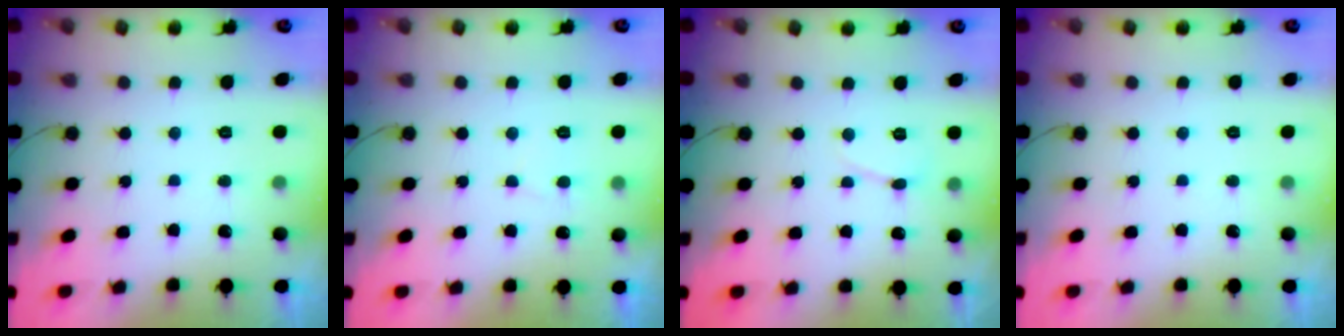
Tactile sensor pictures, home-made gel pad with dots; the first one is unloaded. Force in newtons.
{"total": 3.4, "press": 3.4, "slide": 0.5}
{"total": 4.4, "press": 4.4, "slide": 0.6}
{"total": 0.0}